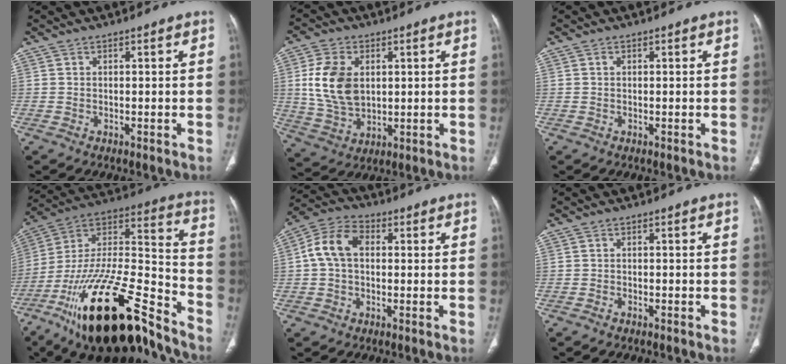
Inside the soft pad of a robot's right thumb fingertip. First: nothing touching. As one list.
[{"total": 12.1, "force": [2.1, 8.1, 8.7], "torque": [-0.159, -0.007, 0.049]}, {"total": 0.0}, {"total": 30.9, "force": [-20.4, 9.6, 21.1], "torque": [-0.364, 0.061, -0.351]}, {"total": 8.4, "force": [0.9, 5.8, 6.0], "torque": [-0.116, 0.027, 0.007]}, {"total": 0.7, "force": [-0.6, 0.2, 0.3], "torque": [-0.012, 0.002, -0.011]}]